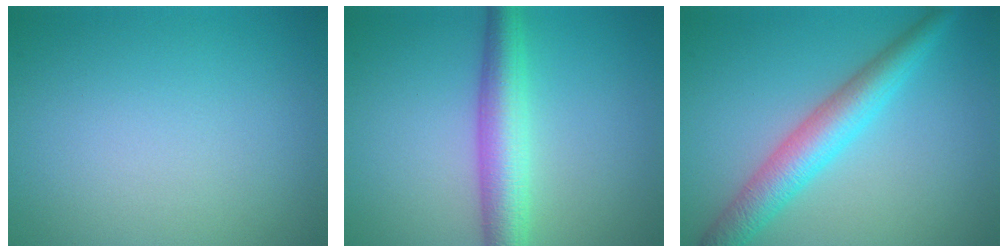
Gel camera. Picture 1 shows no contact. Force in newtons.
{"total": 4.6, "press": 4.6, "slide": 0.1}
{"total": 4.7, "press": 4.7, "slide": 0.1}